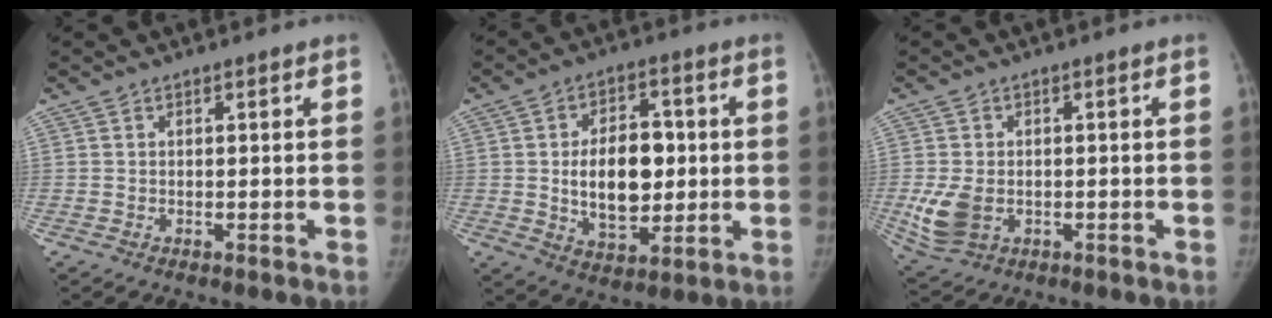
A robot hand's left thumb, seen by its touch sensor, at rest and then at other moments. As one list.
[{"total": 13.6, "force": [0.1, 8.7, 10.5], "torque": [-0.131, 0.005, 0.011]}, {"total": 7.3, "force": [-1.3, 5.2, 4.9], "torque": [-0.097, -0.007, -0.015]}]